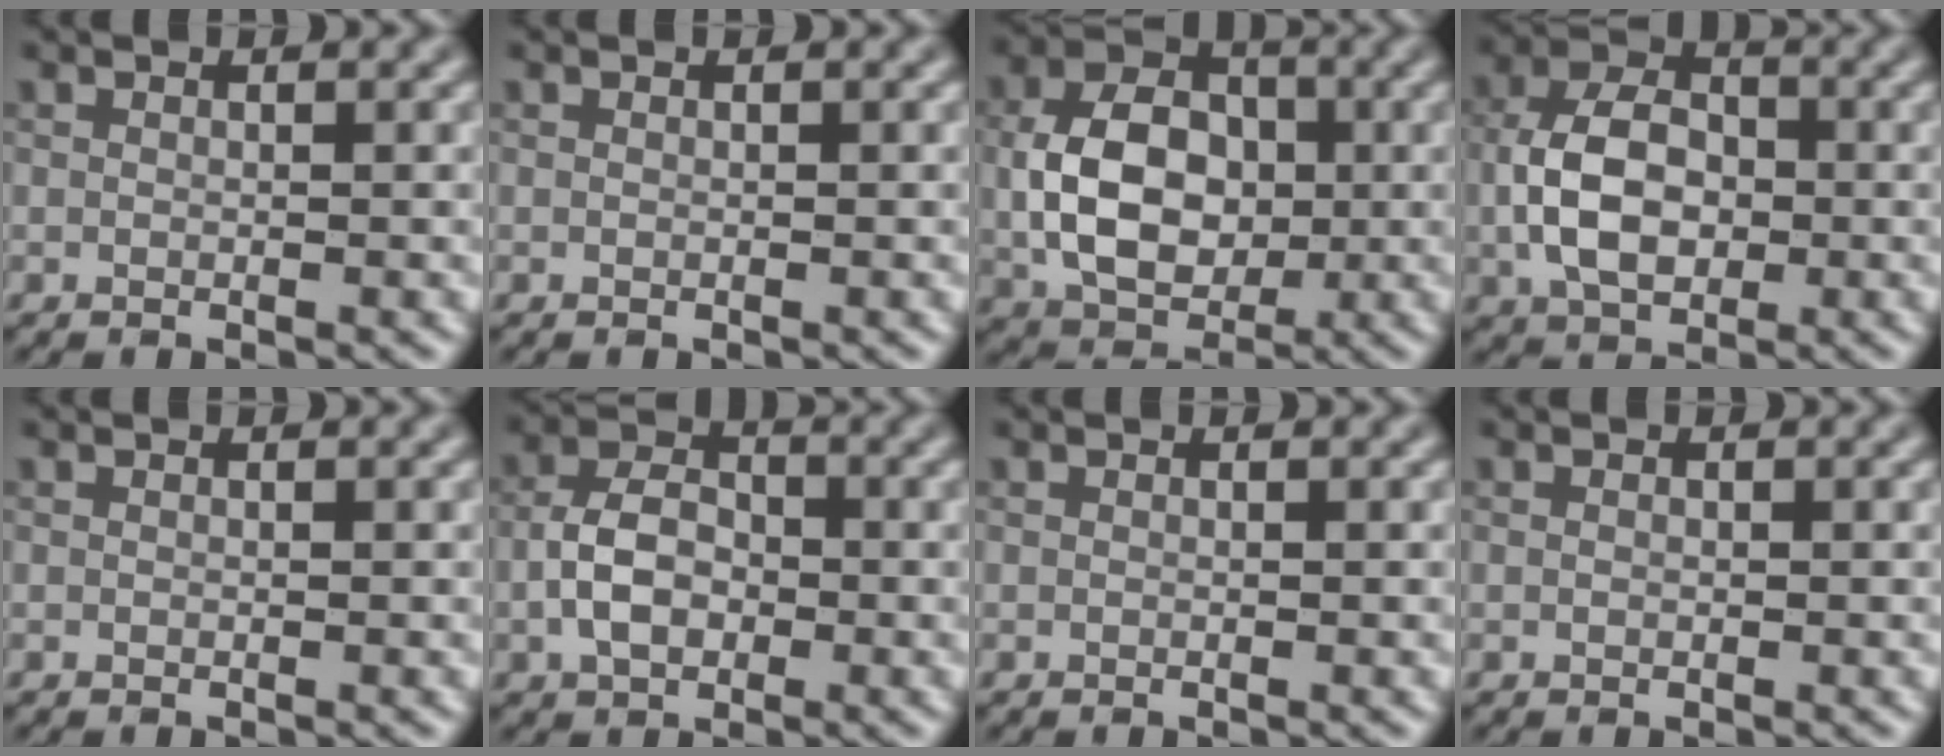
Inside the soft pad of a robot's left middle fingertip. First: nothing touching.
{"total": 0.0}
{"total": 7.7, "force": [-0.3, 5.3, 5.5], "torque": [-0.105, 0.002, -0.008]}
{"total": 6.4, "force": [-0.8, 4.2, 4.7], "torque": [-0.092, 0.004, -0.020]}
{"total": 0.0}
{"total": 4.1, "force": [-1.0, 2.7, 2.9], "torque": [-0.055, 0.007, -0.024]}
{"total": 0.0}
{"total": 0.0}